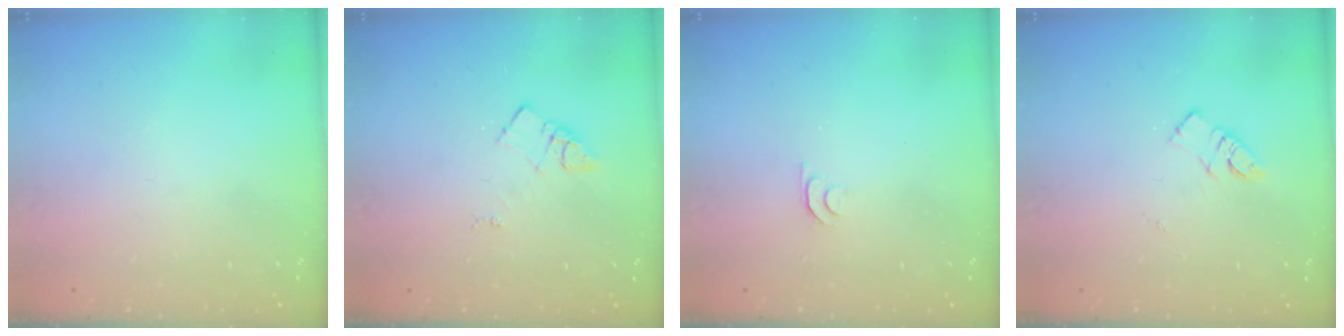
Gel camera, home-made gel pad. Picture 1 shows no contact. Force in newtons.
{"total": 4.5, "press": 4.5, "slide": 0.5}
{"total": 4.8, "press": 4.7, "slide": 0.6}
{"total": 5.5, "press": 5.4, "slide": 0.5}